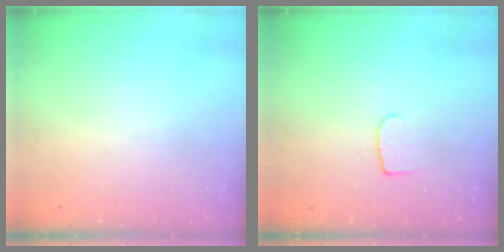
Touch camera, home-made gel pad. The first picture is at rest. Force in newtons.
{"total": 5.8, "press": 5.8, "slide": 0.7}